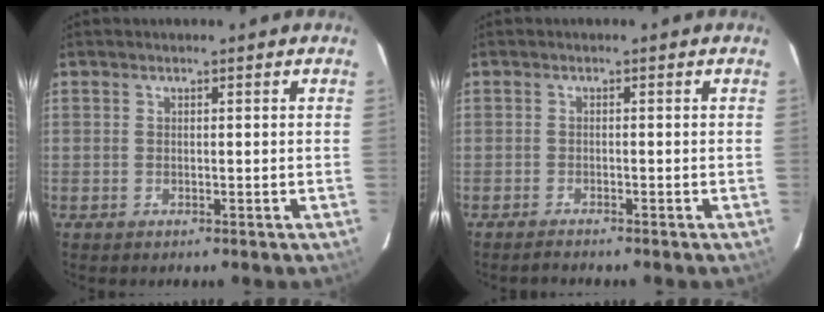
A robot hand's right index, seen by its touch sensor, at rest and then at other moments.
{"total": 1.8, "force": [-1.7, 0.0, 0.5], "torque": [-0.019, -0.006, -0.030]}